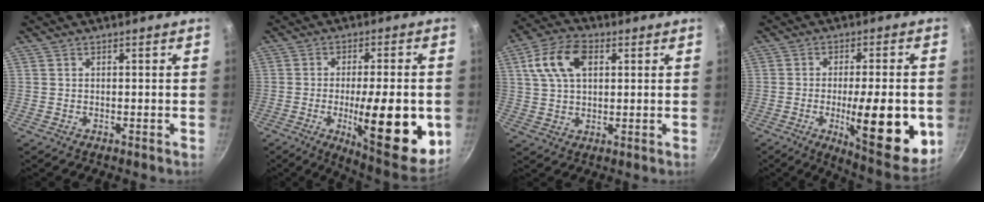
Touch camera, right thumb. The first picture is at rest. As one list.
[{"total": 20.3, "force": [-4.3, 5.9, 19.0], "torque": [-0.246, -0.020, -0.046]}, {"total": 10.7, "force": [3.4, 6.4, 7.9], "torque": [-0.147, 0.012, 0.059]}, {"total": 18.9, "force": [-4.0, 5.5, 17.7], "torque": [-0.231, -0.020, -0.043]}]